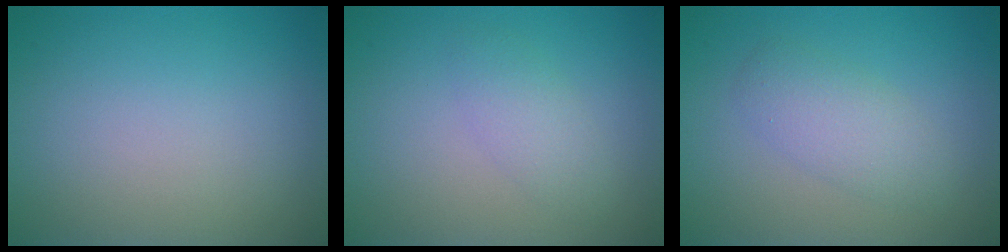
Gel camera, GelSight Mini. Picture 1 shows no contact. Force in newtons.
{"total": 2.0, "press": 2.0, "slide": 0.2}
{"total": 2.9, "press": 2.9, "slide": 0.0}